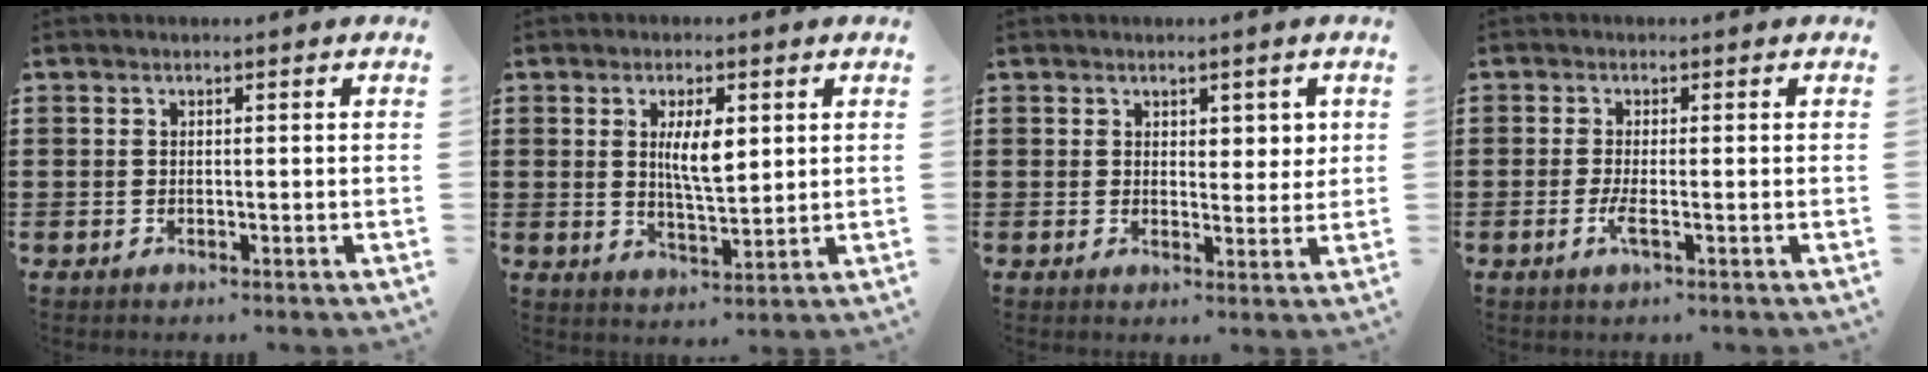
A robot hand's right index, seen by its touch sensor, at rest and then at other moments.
{"total": 5.9, "force": [1.5, 1.9, 5.4], "torque": [-0.102, 0.002, 0.022]}
{"total": 2.4, "force": [1.6, 1.6, 0.9], "torque": [-0.007, 0.002, 0.025]}
{"total": 2.4, "force": [-0.9, 0.1, 2.2], "torque": [-0.054, -0.012, -0.020]}